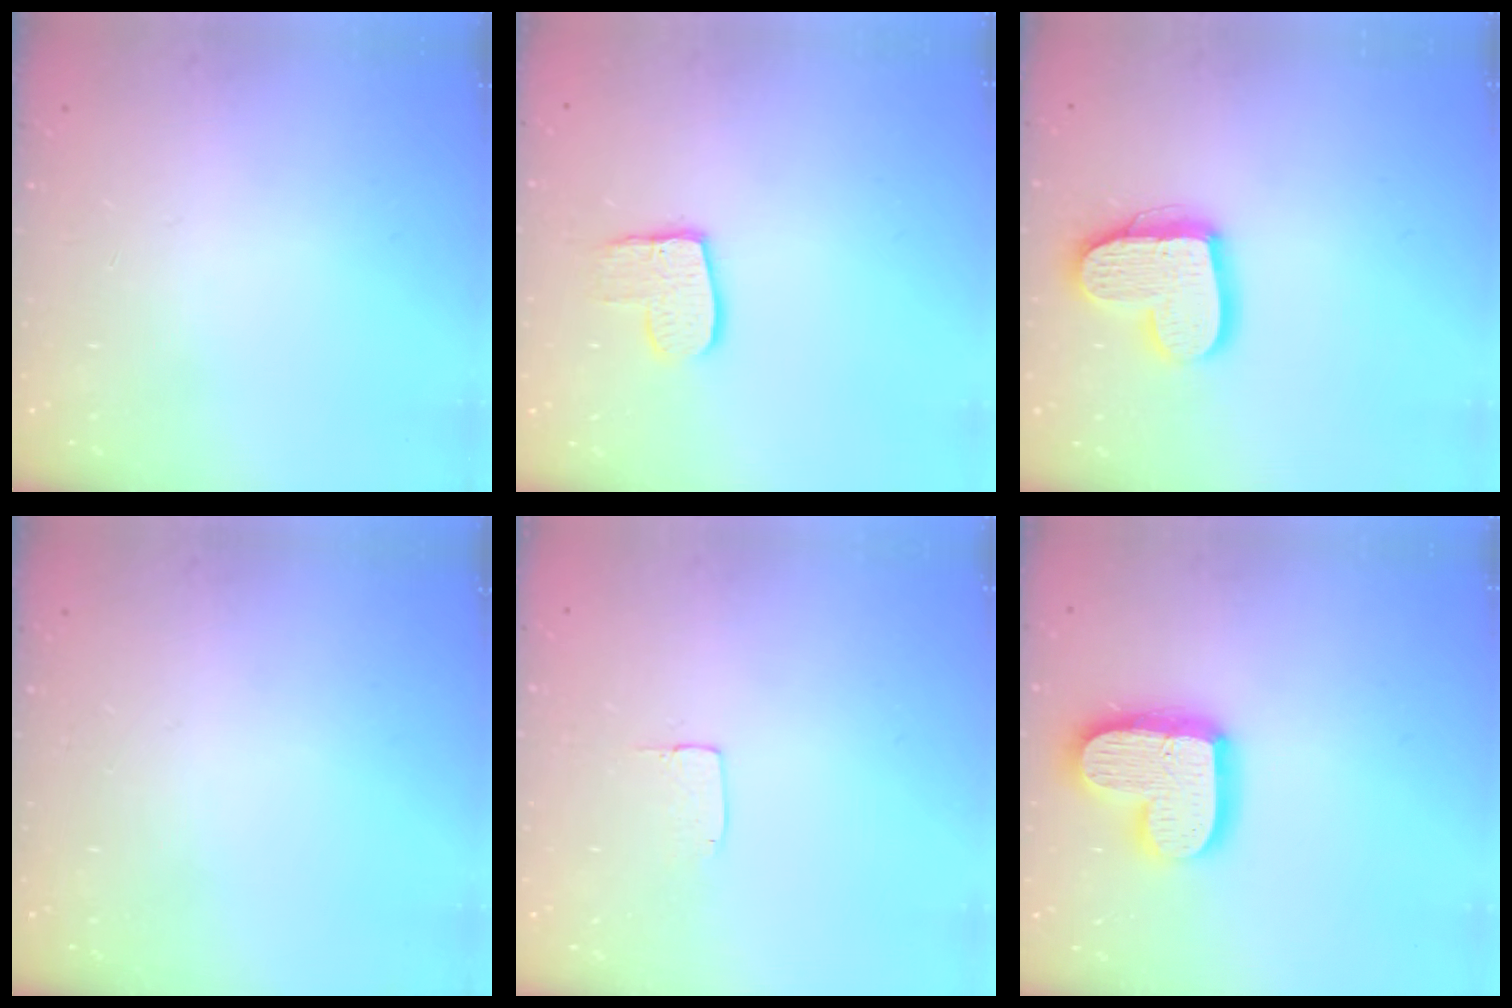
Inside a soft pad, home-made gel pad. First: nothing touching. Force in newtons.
{"total": 10.1, "press": 10.0, "slide": 0.7}
{"total": 16.4, "press": 16.4, "slide": 1.5}
{"total": 0.0}
{"total": 3.9, "press": 3.9, "slide": 0.1}
{"total": 17.0, "press": 17.0, "slide": 1.4}